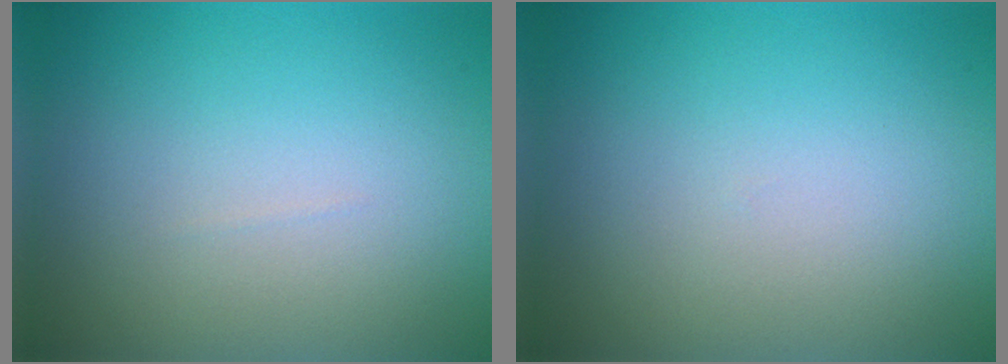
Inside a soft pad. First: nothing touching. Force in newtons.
{"total": 0.0}